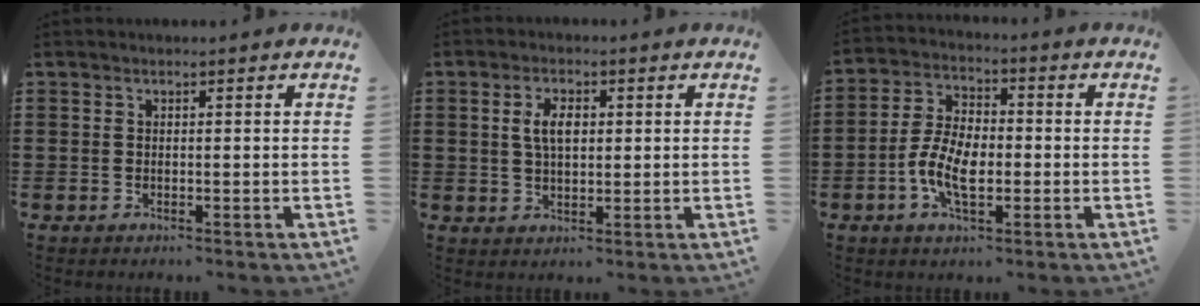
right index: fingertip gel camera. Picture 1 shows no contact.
{"total": 4.3, "force": [0.8, 2.2, 3.6], "torque": [-0.067, 0.008, 0.011]}
{"total": 7.4, "force": [-2.1, 3.9, 5.9], "torque": [-0.138, 0.000, -0.045]}